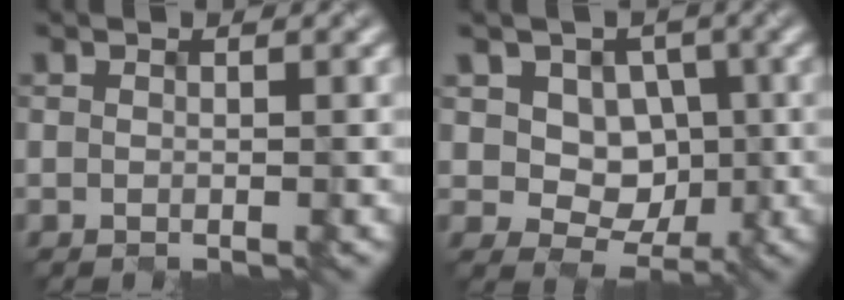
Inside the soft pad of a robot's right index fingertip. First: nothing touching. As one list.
[{"total": 4.6, "force": [0.2, 4.1, 2.2], "torque": [-0.035, -0.001, 0.010]}]